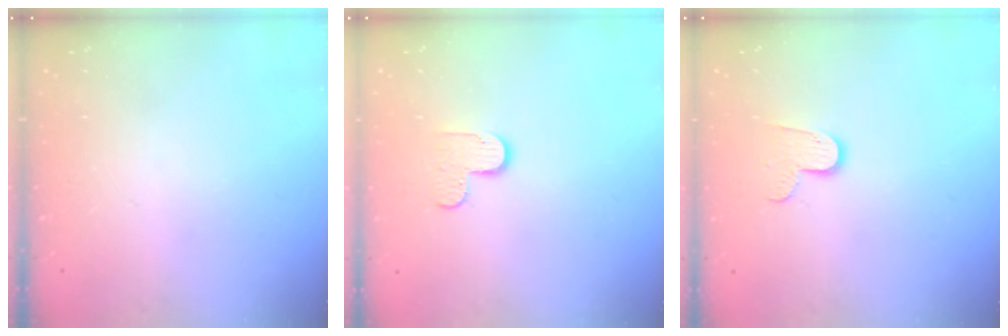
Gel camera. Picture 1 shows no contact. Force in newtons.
{"total": 5.7, "press": 5.7, "slide": 0.4}
{"total": 7.6, "press": 7.6, "slide": 0.5}